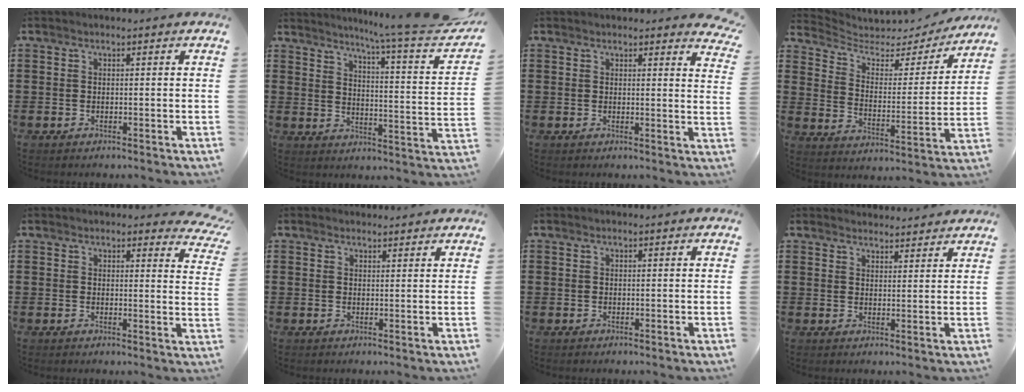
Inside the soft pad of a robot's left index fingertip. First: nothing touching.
{"total": 7.1, "force": [6.0, -1.0, 3.6], "torque": [-0.073, -0.058, 0.089]}
{"total": 2.1, "force": [2.0, 0.2, 0.5], "torque": [-0.002, -0.010, 0.036]}
{"total": 3.8, "force": [3.0, 2.0, 1.1], "torque": [-0.045, -0.022, 0.046]}
{"total": 3.0, "force": [2.8, 0.5, 0.9], "torque": [-0.014, -0.015, 0.049]}
{"total": 1.3, "force": [1.3, 0.3, 0.0], "torque": [-0.004, 0.001, 0.025]}
{"total": 0.0}
{"total": 2.5, "force": [2.5, 0.2, -0.2], "torque": [-0.004, -0.007, 0.048]}